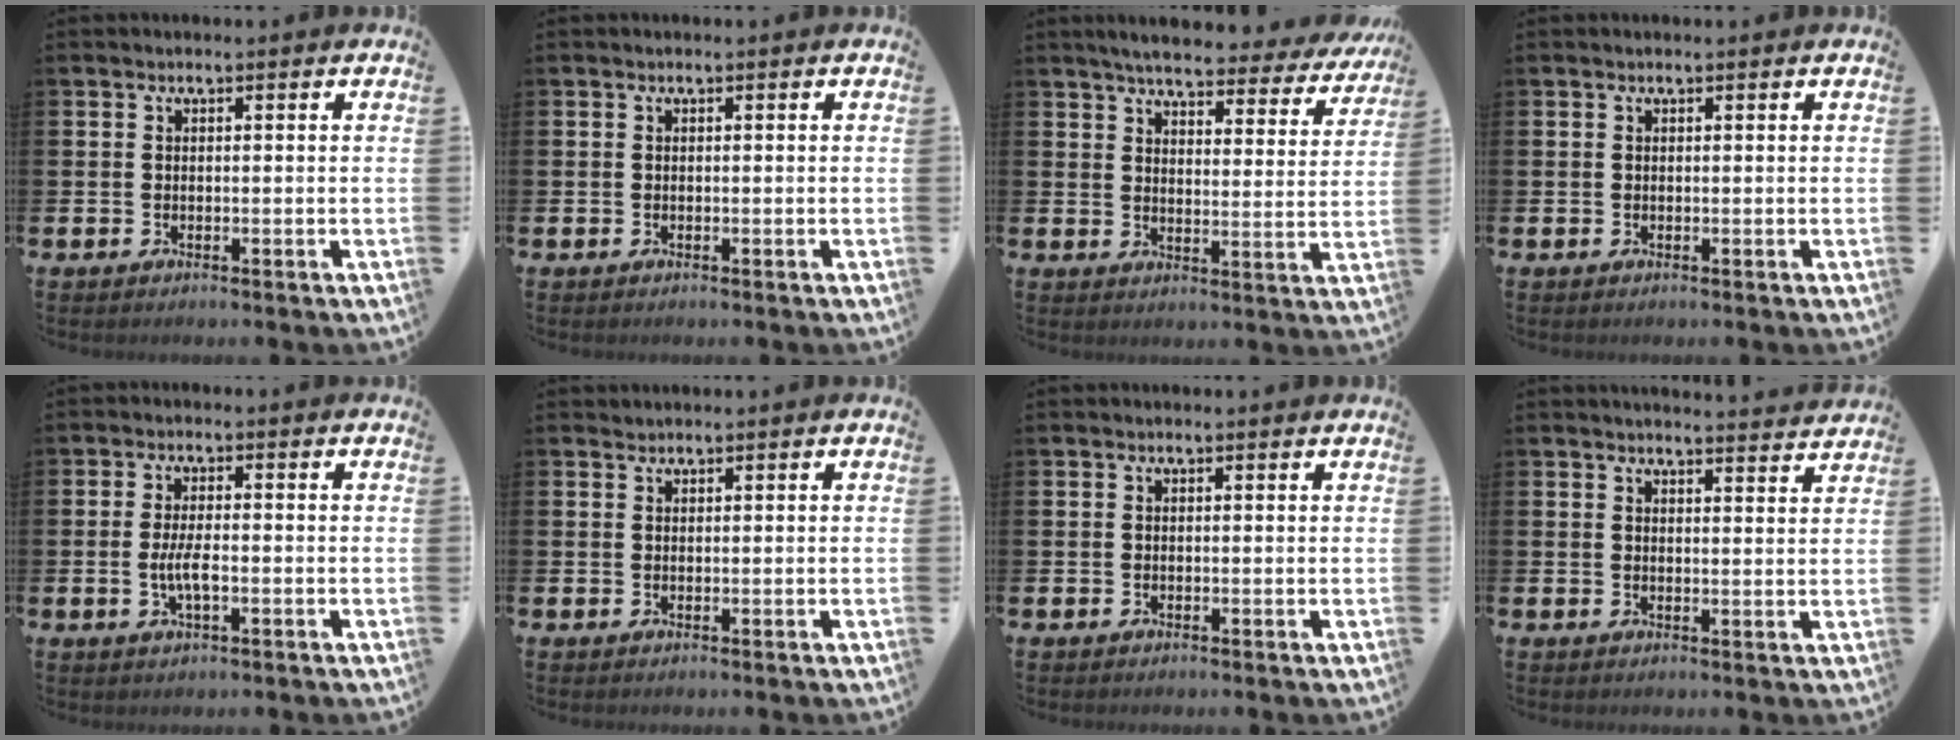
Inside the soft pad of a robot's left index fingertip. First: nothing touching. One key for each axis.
{"total": 0.0}
{"total": 5.1, "fx": 4.8, "fy": 0.5, "fz": 1.6, "tx": -0.048, "ty": -0.031, "tz": 0.079}
{"total": 0.0}
{"total": 3.5, "fx": -0.7, "fy": 1.1, "fz": 3.3, "tx": -0.063, "ty": -0.001, "tz": -0.016}
{"total": 0.8, "fx": 0.8, "fy": 0.1, "fz": -0.2, "tx": 0.006, "ty": -0.001, "tz": 0.015}
{"total": 0.0}
{"total": 3.4, "fx": 3.4, "fy": -0.2, "fz": 0.0, "tx": 0.003, "ty": -0.027, "tz": 0.058}